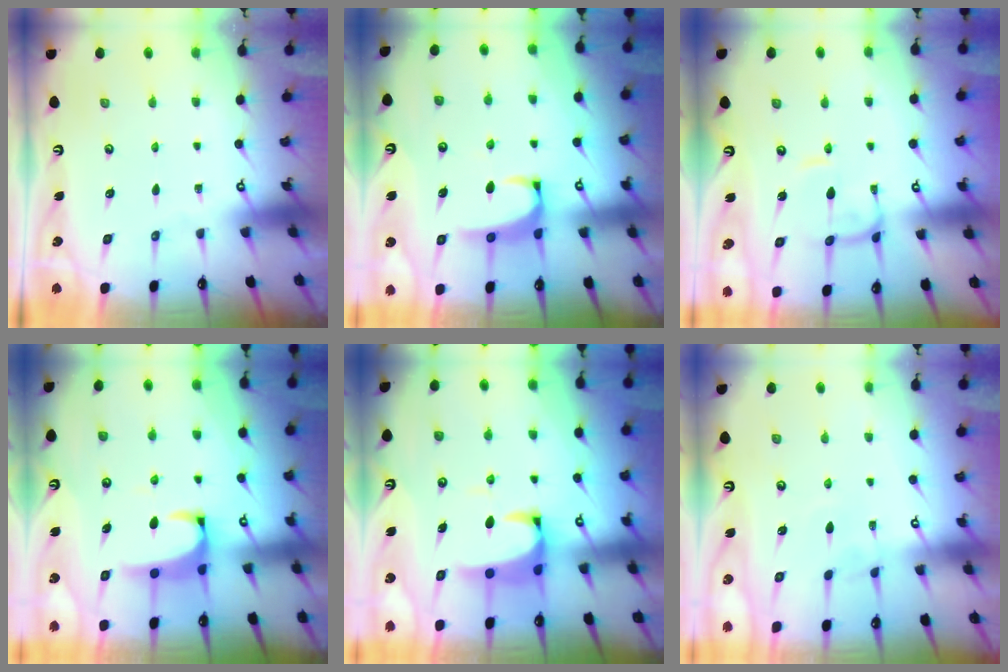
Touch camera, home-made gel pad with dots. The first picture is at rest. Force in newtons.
{"total": 2.5, "press": 2.4, "slide": 0.7}
{"total": 0.6, "press": 0.5, "slide": 0.4}
{"total": 2.1, "press": 1.8, "slide": 0.9}
{"total": 4.3, "press": 4.2, "slide": 1.1}
{"total": 3.0, "press": 3.0, "slide": 0.3}